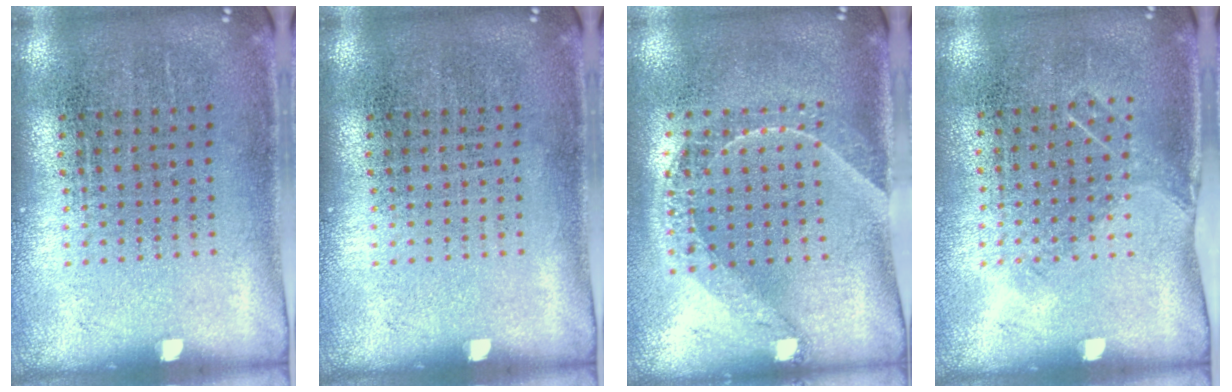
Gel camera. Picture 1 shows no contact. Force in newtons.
{"total": 0.0}
{"total": 1.5, "press": 1.3, "slide": 0.8}
{"total": 1.1, "press": 0.8, "slide": 0.7}